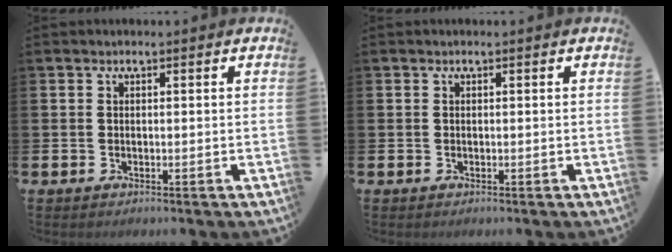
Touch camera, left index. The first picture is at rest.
{"total": 0.0}